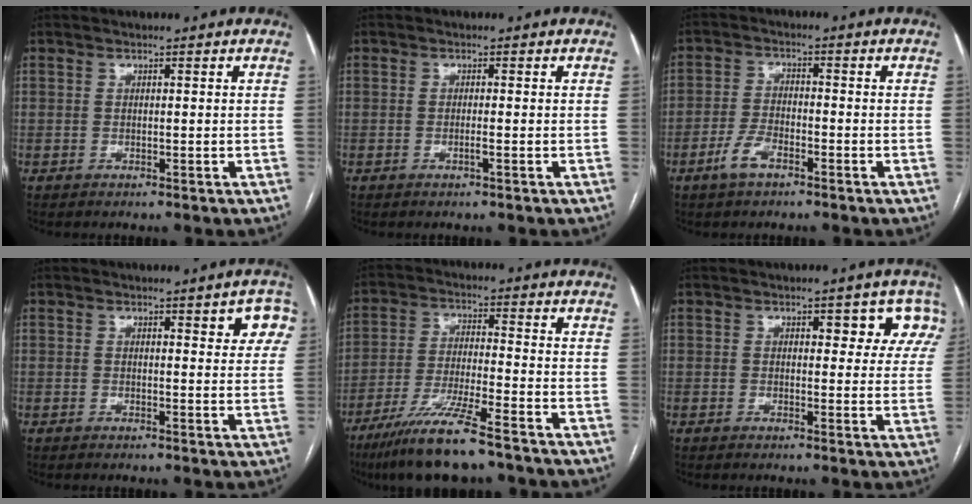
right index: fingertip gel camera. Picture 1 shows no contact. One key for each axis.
{"total": 0.7, "fx": -0.4, "fy": -0.2, "fz": 0.6, "tx": -0.010, "ty": 0.001, "tz": -0.007}
{"total": 4.5, "fx": -2.8, "fy": 1.8, "fz": 3.1, "tx": -0.068, "ty": 0.001, "tz": -0.055}
{"total": 4.9, "fx": 2.3, "fy": 1.5, "fz": 4.0, "tx": -0.030, "ty": 0.002, "tz": 0.021}
{"total": 11.6, "fx": -8.5, "fy": 0.6, "fz": 7.8, "tx": -0.151, "ty": -0.033, "tz": -0.152}
{"total": 6.2, "fx": 3.6, "fy": 3.4, "fz": 3.8, "tx": -0.018, "ty": 0.004, "tz": 0.027}